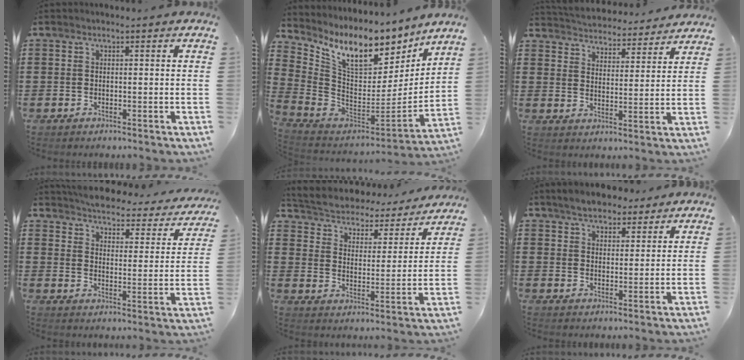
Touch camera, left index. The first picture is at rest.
{"total": 11.6, "force": [7.9, 4.8, 7.1], "torque": [-0.160, -0.047, 0.140]}
{"total": 4.2, "force": [4.2, 0.1, -0.4], "torque": [-0.017, -0.032, 0.069]}
{"total": 3.3, "force": [3.2, 0.0, 0.6], "torque": [-0.034, -0.030, 0.048]}
{"total": 3.5, "force": [3.4, 0.7, 0.3], "torque": [-0.027, -0.031, 0.049]}
{"total": 4.9, "force": [4.2, 2.0, 1.4], "torque": [-0.040, 0.002, 0.079]}